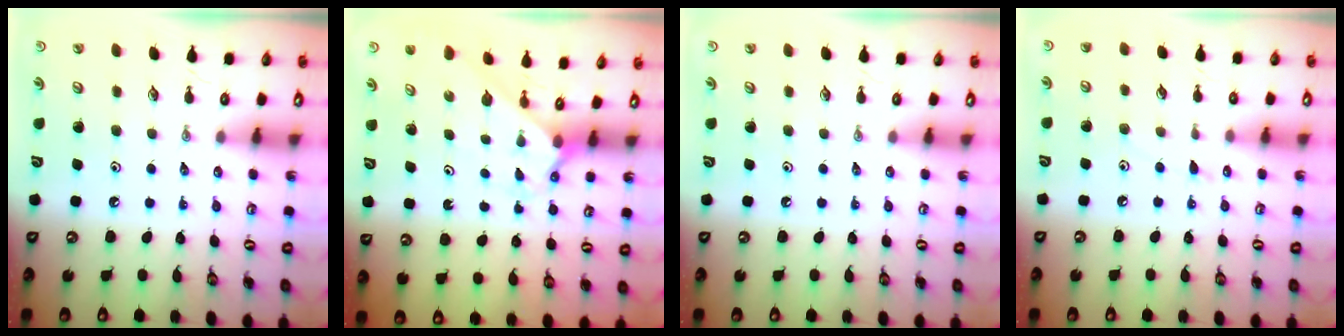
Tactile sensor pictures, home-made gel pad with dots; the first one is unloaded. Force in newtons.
{"total": 2.3, "press": 2.3, "slide": 0.1}
{"total": 0.0}
{"total": 3.4, "press": 3.4, "slide": 0.5}